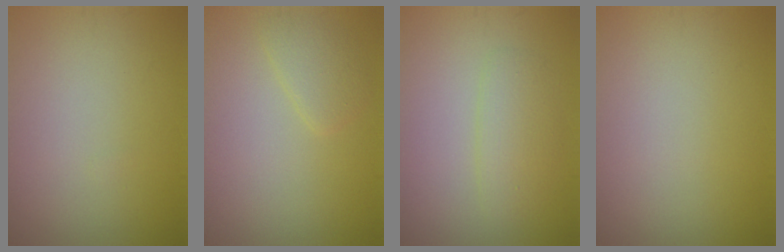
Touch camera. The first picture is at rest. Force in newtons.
{"total": 1.7, "press": 1.7, "slide": 0.1}
{"total": 2.2, "press": 2.2, "slide": 0.1}
{"total": 0.0}